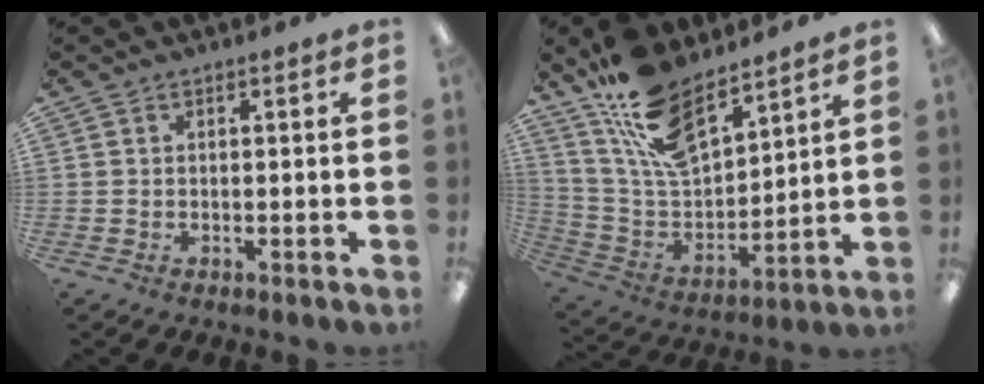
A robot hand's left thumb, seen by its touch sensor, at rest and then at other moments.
{"total": 16.8, "force": [12.4, 7.3, 8.7], "torque": [-0.190, -0.067, 0.227]}